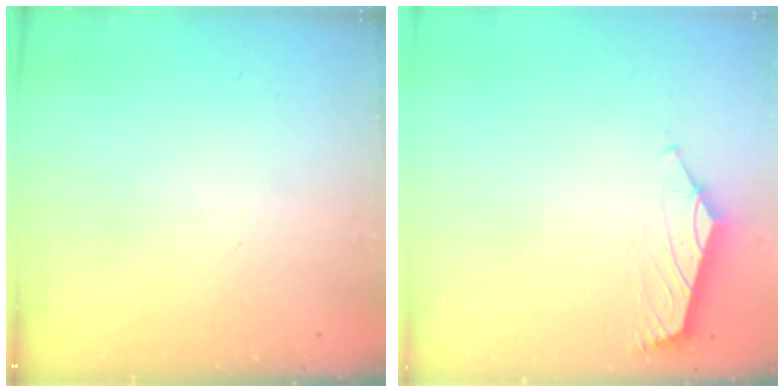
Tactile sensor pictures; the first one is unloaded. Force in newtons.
{"total": 1.8, "press": 1.6, "slide": 0.7}